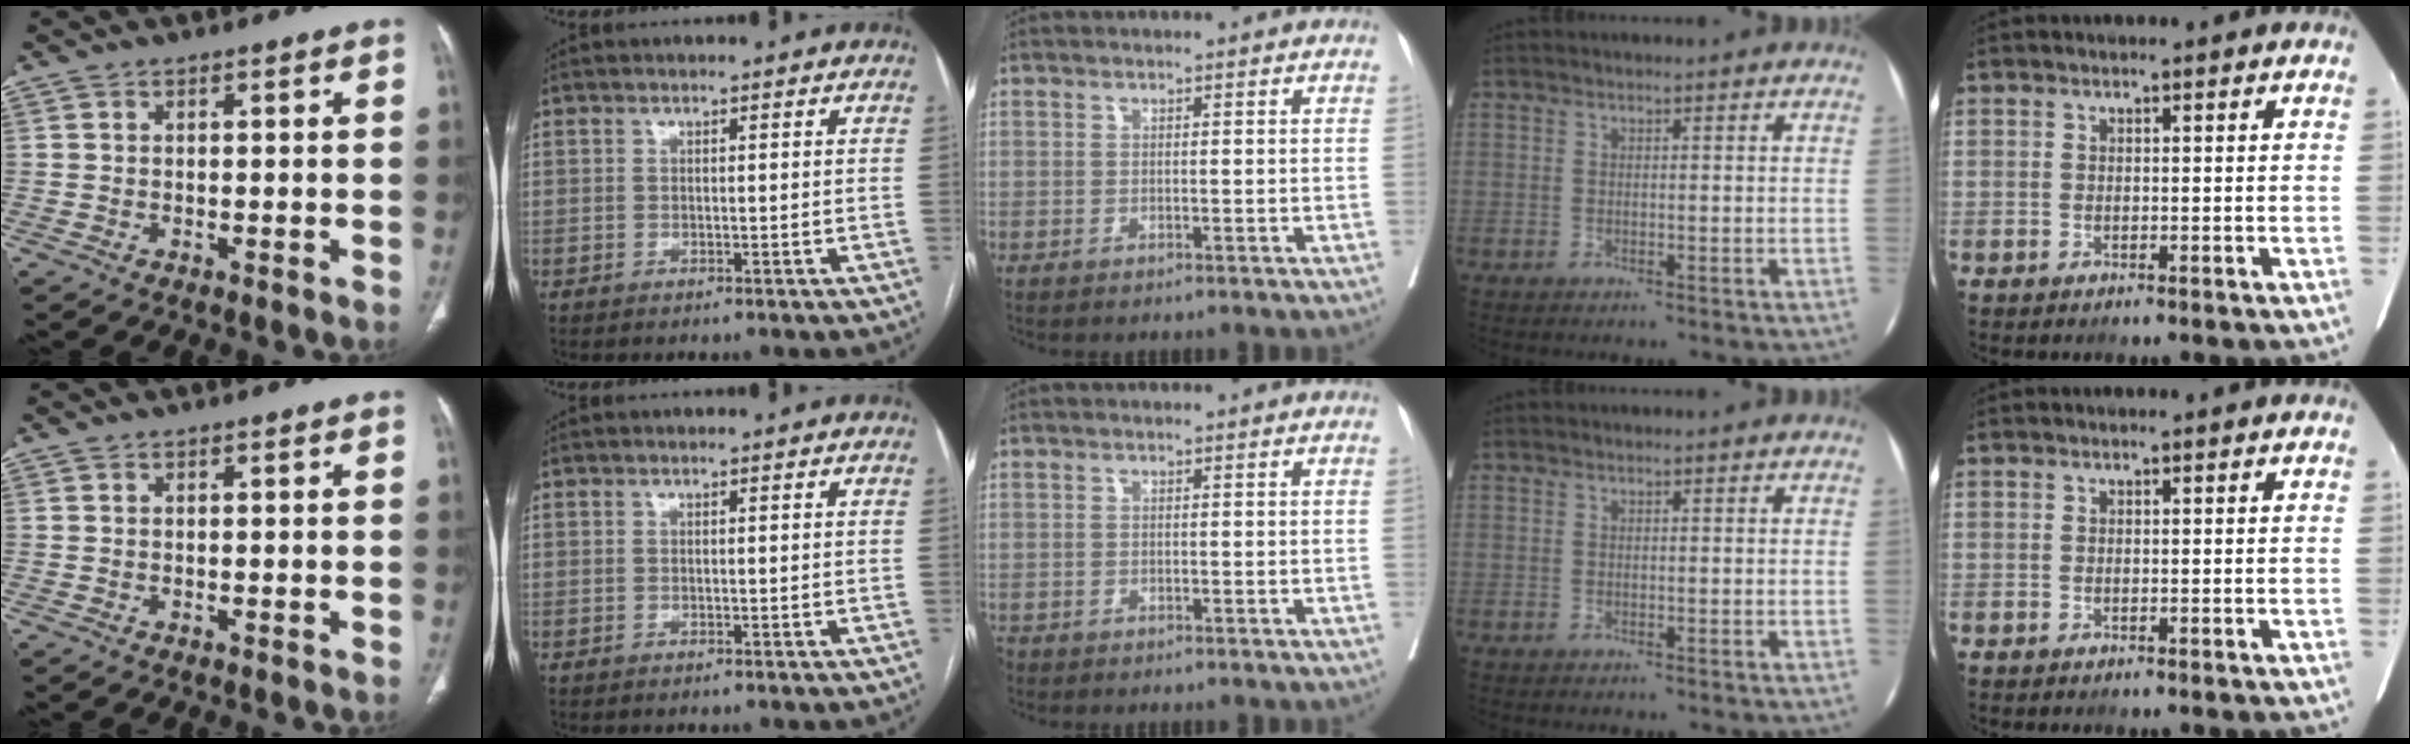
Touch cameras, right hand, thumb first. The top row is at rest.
{"middle": {"total": 1.2, "force": [-0.9, 0.8, 0.3], "torque": [-0.010, -0.004, -0.014]}}